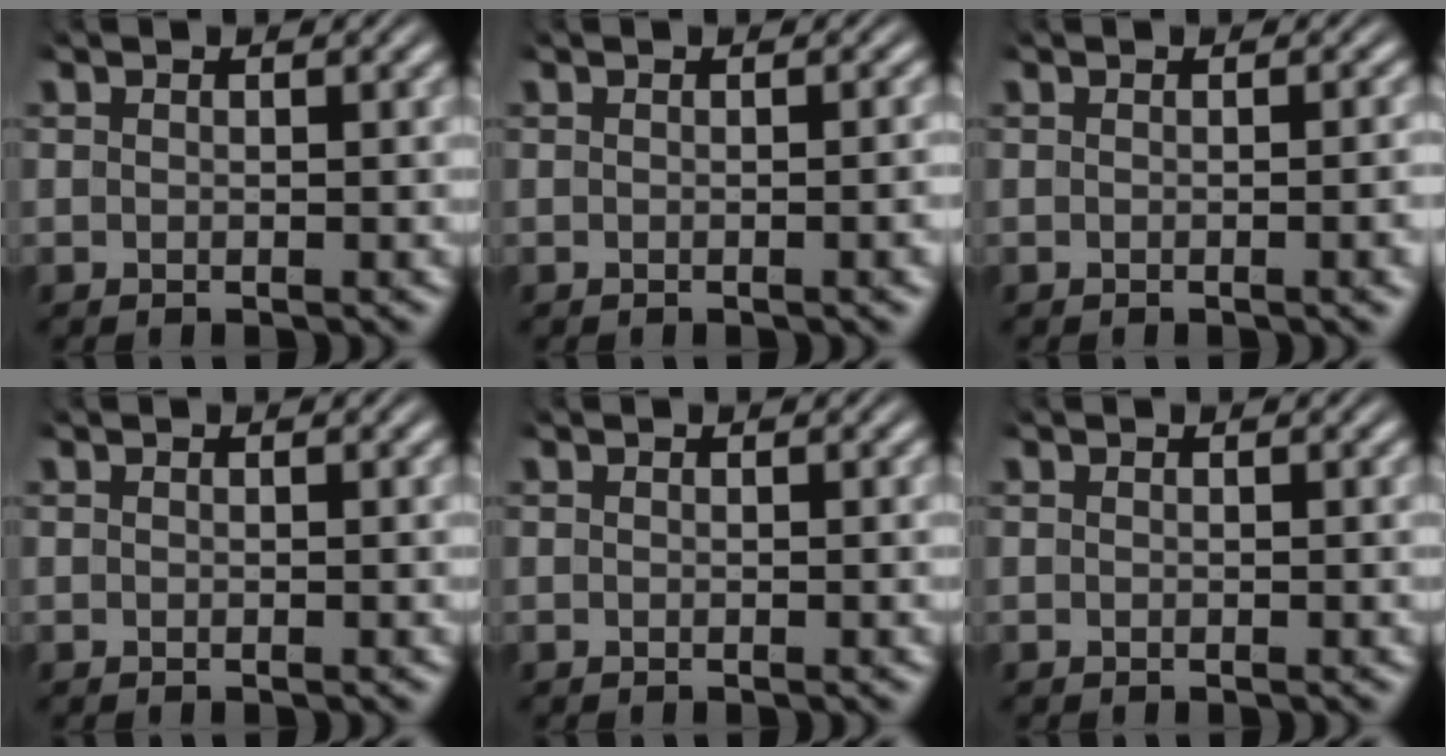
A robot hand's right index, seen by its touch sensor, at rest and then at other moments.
{"total": 0.7, "force": [-0.4, -0.2, 0.5], "torque": [-0.008, 0.007, -0.008]}
{"total": 1.0, "force": [-0.4, -0.2, 0.8], "torque": [-0.009, 0.008, -0.010]}
{"total": 0.0}
{"total": 0.0}
{"total": 0.0}